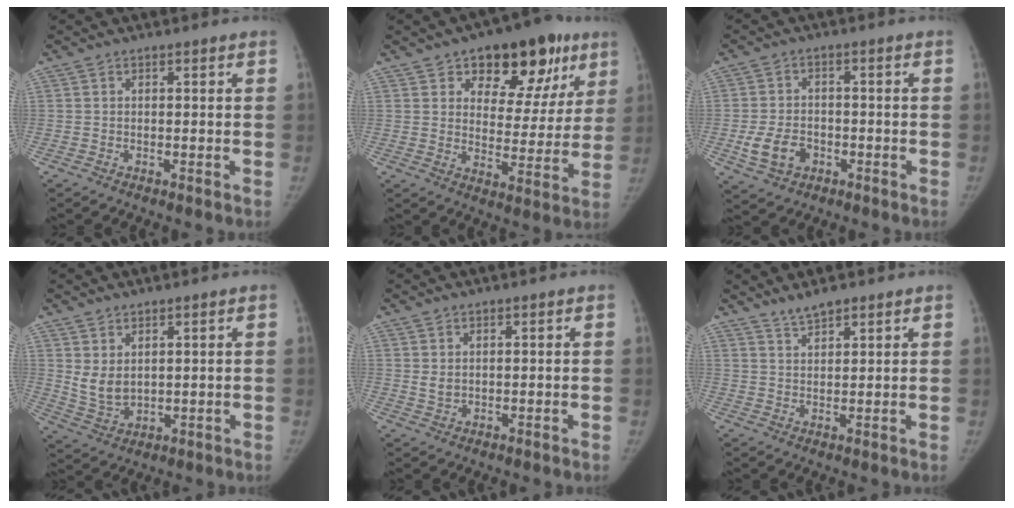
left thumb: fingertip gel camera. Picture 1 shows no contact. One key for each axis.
{"total": 18.7, "fx": 10.0, "fy": 10.8, "fz": 11.5, "tx": -0.090, "ty": -0.023, "tz": 0.138}
{"total": 7.1, "fx": -2.5, "fy": 5.3, "fz": 4.0, "tx": -0.066, "ty": 0.012, "tz": -0.039}
{"total": 5.6, "fx": 2.0, "fy": 3.6, "fz": 3.7, "tx": -0.057, "ty": -0.022, "tz": 0.054}
{"total": 1.8, "fx": 0.6, "fy": 1.3, "fz": 1.1, "tx": -0.014, "ty": -0.009, "tz": 0.017}
{"total": 3.7, "fx": 3.2, "fy": 1.0, "fz": 1.5, "tx": -0.023, "ty": -0.018, "tz": 0.060}